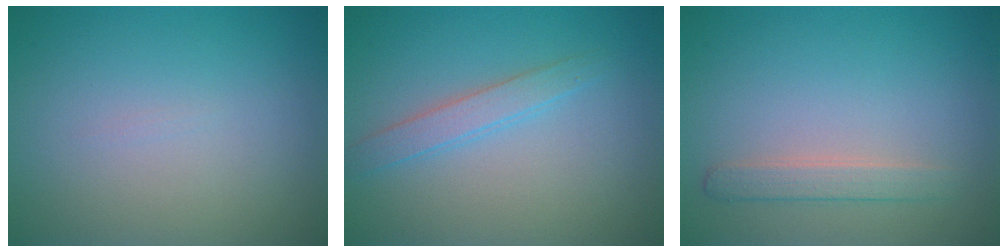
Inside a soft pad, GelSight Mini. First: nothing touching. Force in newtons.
{"total": 2.0, "press": 2.0, "slide": 0.0}
{"total": 1.8, "press": 1.8, "slide": 0.1}